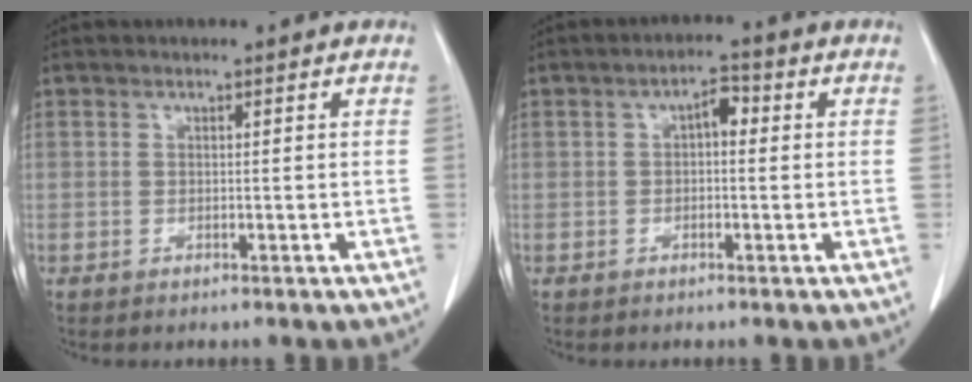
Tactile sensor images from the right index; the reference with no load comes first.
{"total": 3.0, "force": [0.4, 1.4, 2.6], "torque": [-0.038, 0.014, 0.002]}